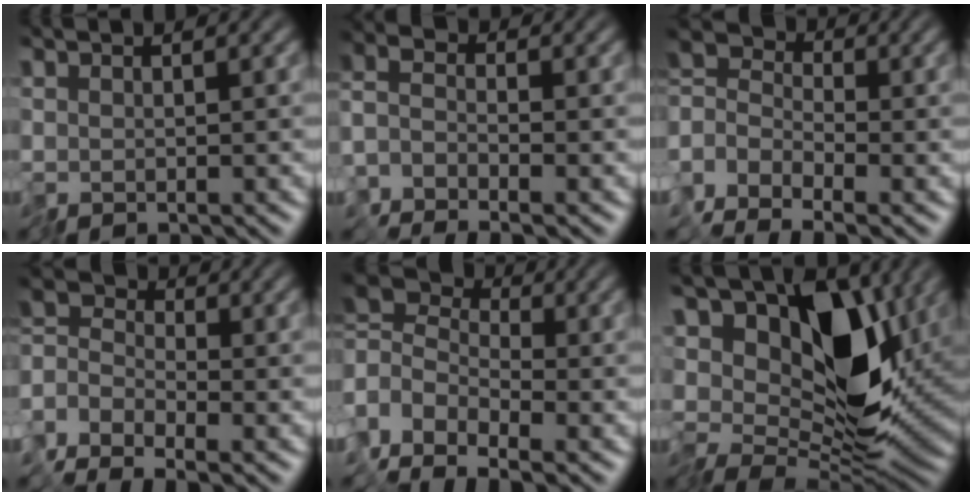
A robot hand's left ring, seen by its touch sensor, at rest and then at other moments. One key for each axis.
{"total": 1.9, "fx": -1.8, "fy": 0.3, "fz": 0.5, "tx": -0.012, "ty": 0.001, "tz": -0.051}
{"total": 3.9, "fx": -3.5, "fy": 1.4, "fz": 1.1, "tx": -0.026, "ty": 0.007, "tz": -0.091}
{"total": 3.5, "fx": -3.2, "fy": 1.2, "fz": 0.9, "tx": -0.022, "ty": 0.008, "tz": -0.084}
{"total": 3.0, "fx": -1.6, "fy": 2.0, "fz": 1.6, "tx": -0.031, "ty": 0.007, "tz": -0.054}
{"total": 12.0, "fx": 2.9, "fy": 6.9, "fz": 9.4, "tx": -0.140, "ty": 0.002, "tz": 0.042}